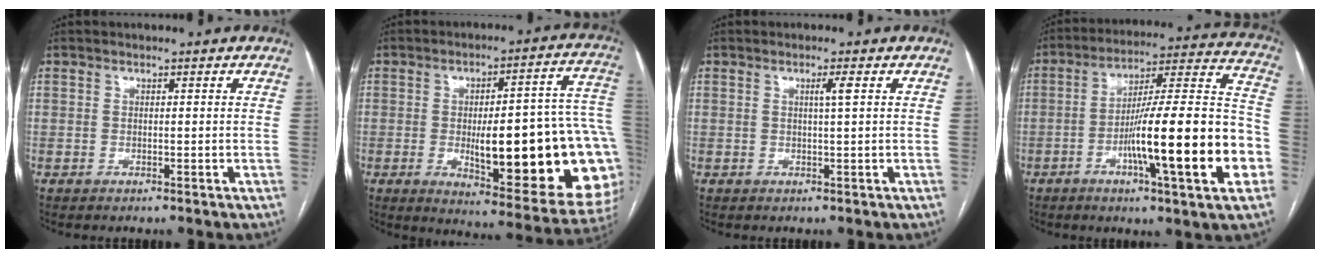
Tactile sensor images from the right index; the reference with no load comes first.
{"total": 26.9, "force": [-3.3, 5.9, 26.0], "torque": [-0.252, 0.017, -0.027]}
{"total": 1.5, "force": [0.5, -0.3, 1.4], "torque": [-0.023, 0.002, 0.010]}
{"total": 22.0, "force": [-6.6, 1.4, 21.0], "torque": [-0.284, 0.008, -0.098]}